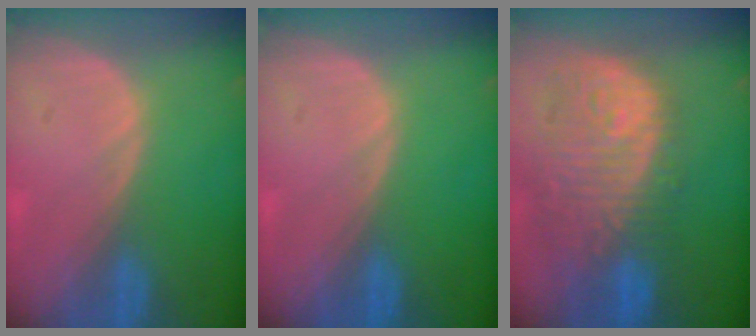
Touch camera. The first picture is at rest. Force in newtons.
{"total": 0.0}
{"total": 12.4, "press": 10.8, "slide": 6.0}